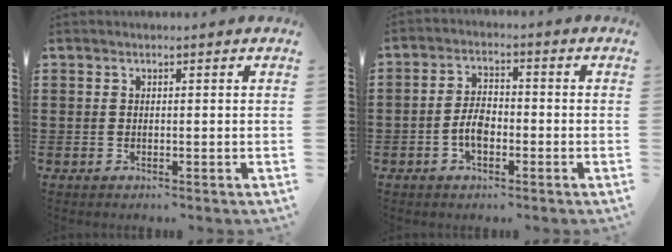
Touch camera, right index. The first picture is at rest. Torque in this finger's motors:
{"motor_torque": [0.90, 1.24, 0.10, 0.03]}